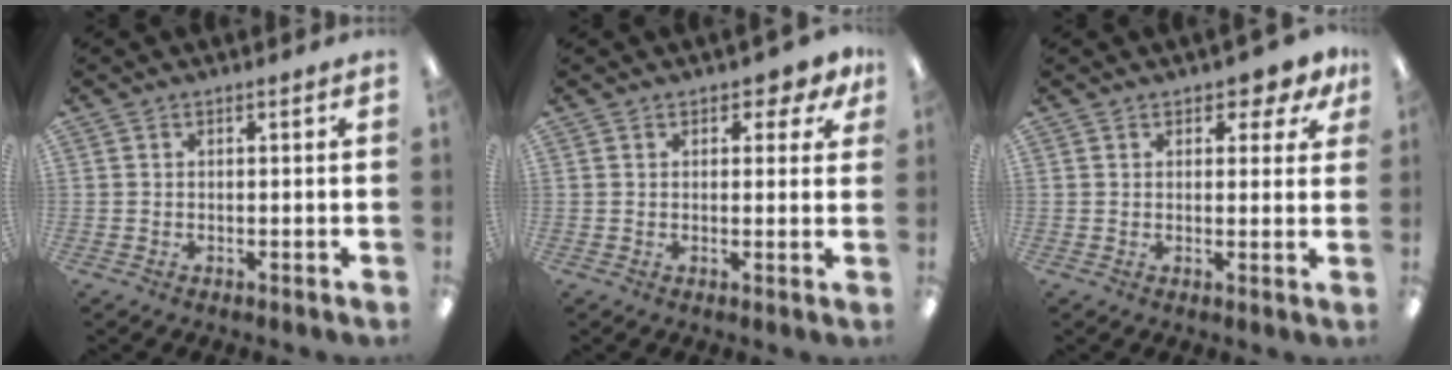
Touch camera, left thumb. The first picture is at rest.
{"total": 3.2, "force": [1.8, 1.8, 1.9], "torque": [-0.024, 0.000, 0.030]}
{"total": 3.9, "force": [2.4, 2.0, 2.3], "torque": [-0.024, -0.005, 0.040]}